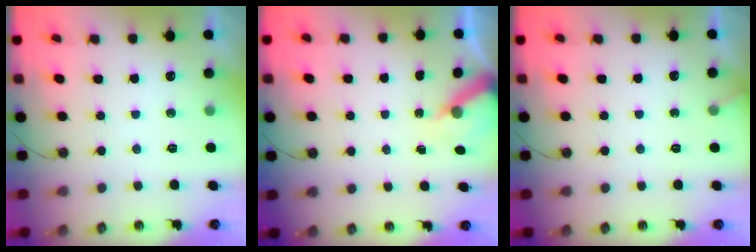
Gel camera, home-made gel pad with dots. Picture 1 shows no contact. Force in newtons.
{"total": 6.6, "press": 6.6, "slide": 0.4}
{"total": 3.1, "press": 3.1, "slide": 0.2}